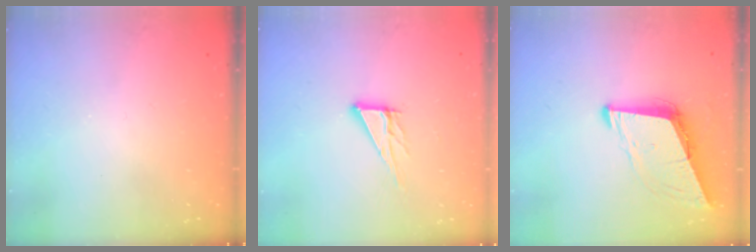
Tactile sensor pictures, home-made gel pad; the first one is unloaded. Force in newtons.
{"total": 8.0, "press": 8.0, "slide": 0.7}
{"total": 8.8, "press": 8.1, "slide": 3.6}